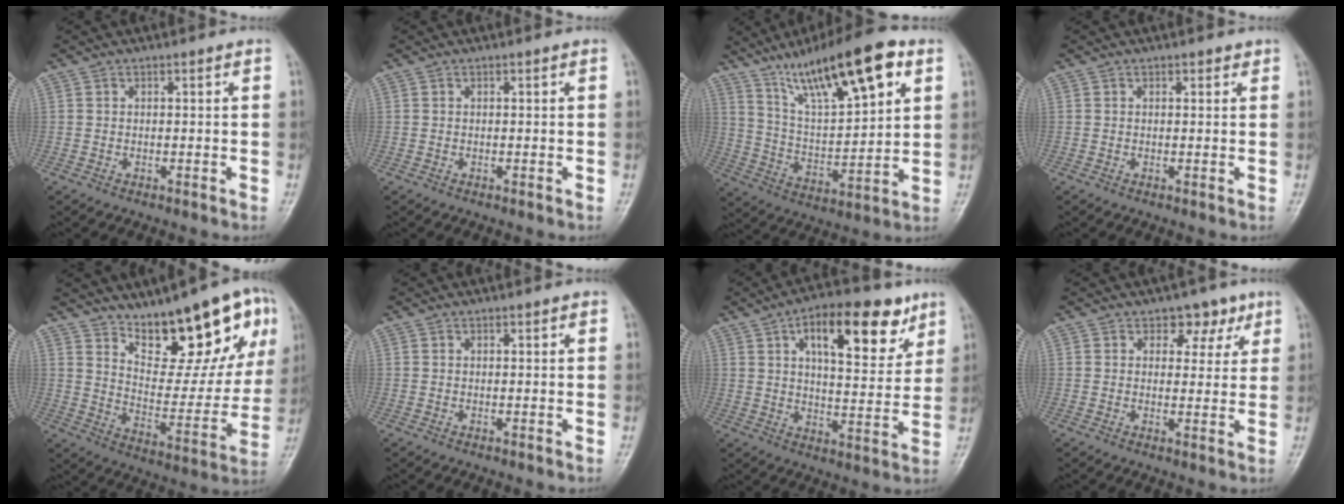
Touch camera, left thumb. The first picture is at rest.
{"total": 0.0}
{"total": 20.6, "force": [11.4, 6.0, 16.0], "torque": [-0.234, -0.032, 0.203]}
{"total": 1.0, "force": [0.7, 0.6, 0.4], "torque": [0.003, -0.003, 0.005]}
{"total": 19.6, "force": [11.9, 7.3, 13.7], "torque": [-0.137, -0.072, 0.189]}
{"total": 0.7, "force": [0.3, 0.3, 0.5], "torque": [-0.004, 0.001, 0.003]}
{"total": 17.0, "force": [8.4, 7.6, 12.7], "torque": [-0.143, -0.025, 0.125]}
{"total": 5.2, "force": [3.0, 3.7, 2.2], "torque": [0.007, -0.010, 0.036]}